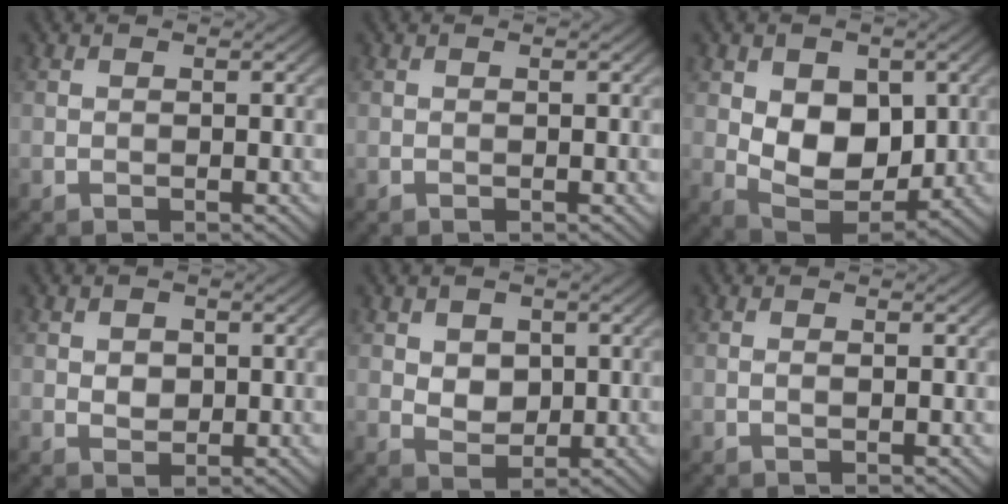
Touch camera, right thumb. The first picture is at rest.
{"total": 0.0}
{"total": 9.1, "force": [1.0, 6.2, 6.6], "torque": [-0.123, -0.013, 0.016]}
{"total": 2.0, "force": [0.4, 1.6, 1.1], "torque": [-0.024, -0.003, 0.005]}
{"total": 3.3, "force": [0.9, 2.5, 1.9], "torque": [-0.043, -0.004, 0.013]}
{"total": 0.6, "force": [-0.1, 0.1, 0.5], "torque": [-0.011, -0.001, -0.002]}